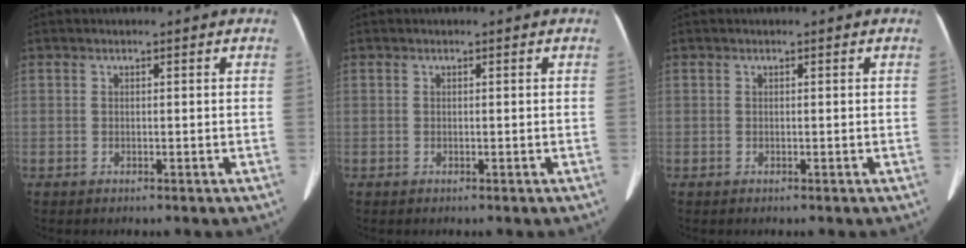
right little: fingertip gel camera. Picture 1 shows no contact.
{"total": 0.0}
{"total": 0.0}